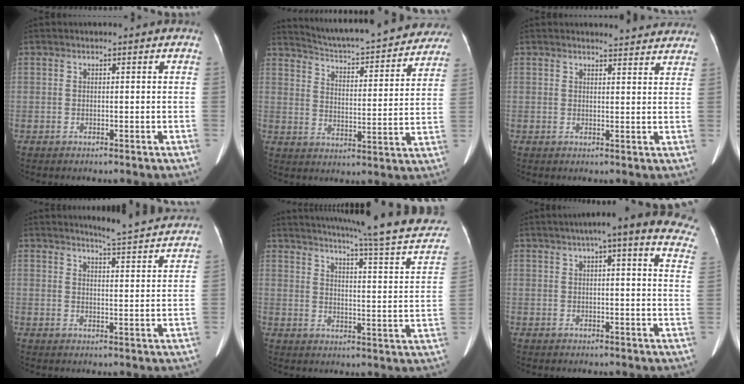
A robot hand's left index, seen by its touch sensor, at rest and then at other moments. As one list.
[{"total": 24.3, "force": [22.3, 4.3, 8.6], "torque": [-0.130, -0.028, 0.285]}, {"total": 6.0, "force": [5.8, 0.8, 1.1], "torque": [-0.009, -0.004, 0.048]}, {"total": 11.0, "force": [10.6, -0.6, 2.8], "torque": [-0.046, -0.024, 0.120]}, {"total": 23.0, "force": [19.5, 0.8, 12.1], "torque": [-0.165, -0.035, 0.231]}, {"total": 18.6, "force": [14.2, 2.8, 11.8], "torque": [-0.145, 0.021, 0.150]}]